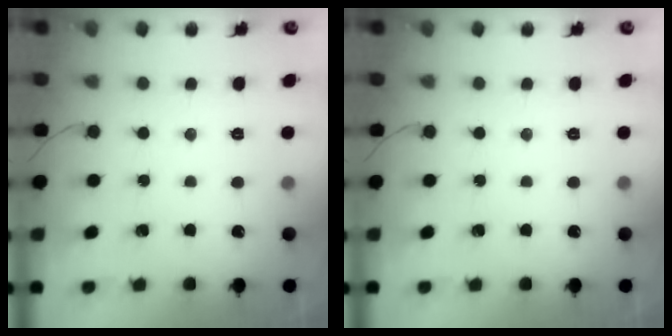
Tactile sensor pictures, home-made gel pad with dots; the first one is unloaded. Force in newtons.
{"total": 0.0}